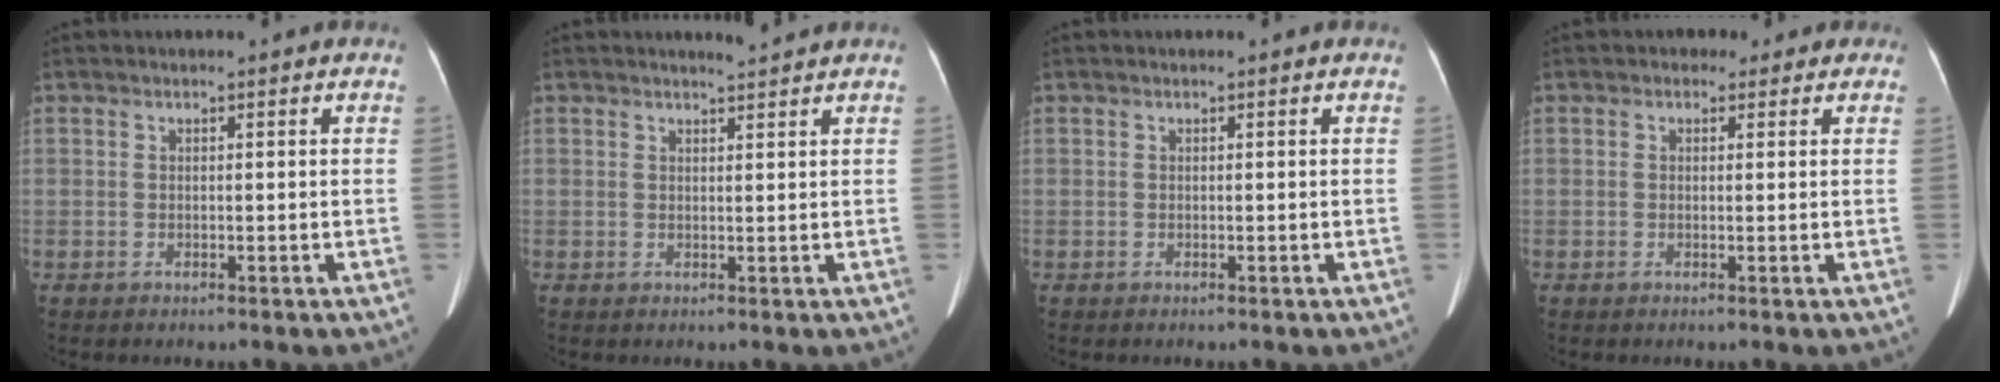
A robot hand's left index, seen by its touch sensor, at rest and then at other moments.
{"total": 1.3, "force": [1.2, -0.4, 0.0], "torque": [-0.005, -0.006, 0.025]}
{"total": 0.0}
{"total": 2.2, "force": [1.2, 1.8, 0.4], "torque": [0.005, 0.010, 0.008]}